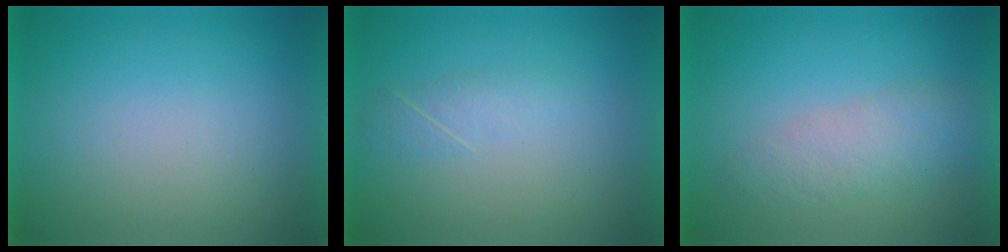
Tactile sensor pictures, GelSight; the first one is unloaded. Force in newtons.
{"total": 2.2}
{"total": 3.4}